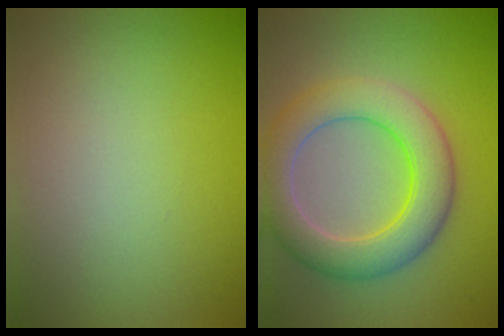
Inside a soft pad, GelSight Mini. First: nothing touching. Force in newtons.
{"total": 7.0, "press": 7.0, "slide": 0.3}